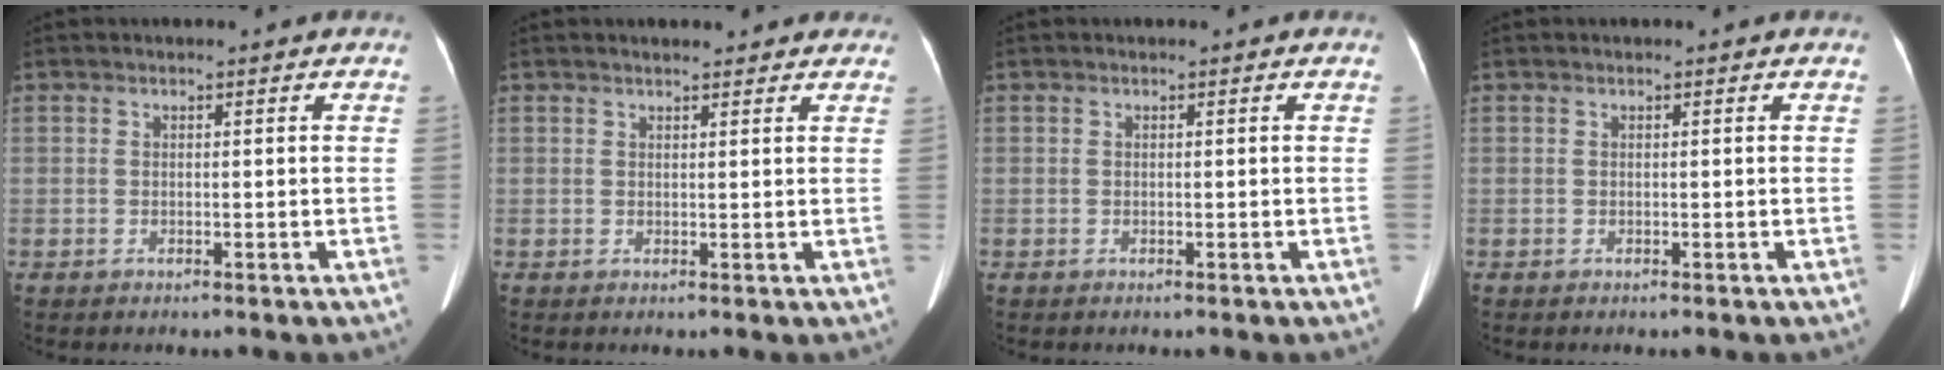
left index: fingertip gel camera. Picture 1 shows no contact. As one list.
[{"total": 5.1, "force": [4.4, 1.5, 2.1], "torque": [-0.019, 0.019, 0.048]}, {"total": 0.0}, {"total": 0.0}]